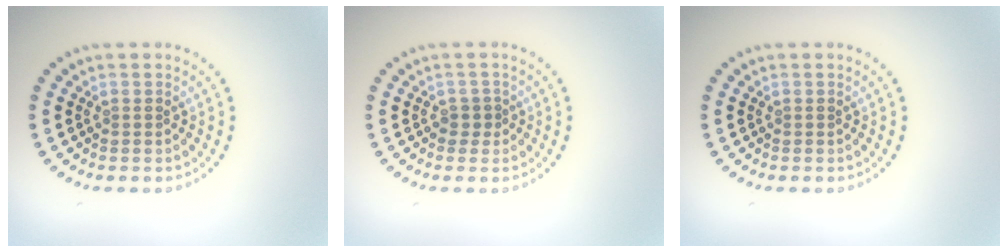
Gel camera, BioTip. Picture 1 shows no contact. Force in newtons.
{"total": 0.8, "press": 0.4, "slide": 0.6}
{"total": 0.0}